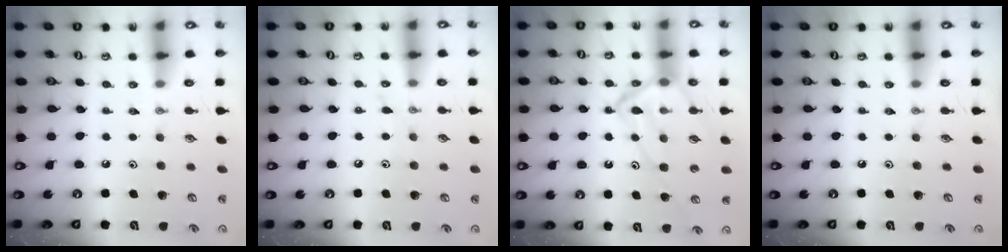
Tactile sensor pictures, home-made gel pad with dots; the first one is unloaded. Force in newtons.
{"total": 5.8, "press": 5.7, "slide": 0.8}
{"total": 14.0, "press": 14.0, "slide": 1.2}
{"total": 0.0}